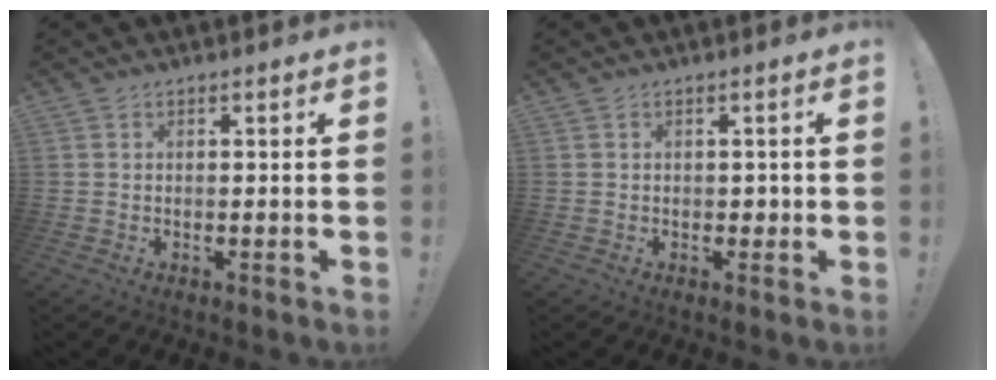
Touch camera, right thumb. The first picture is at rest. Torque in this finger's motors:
{"motor_torque": [0.12, 0.01, 0.16, -0.16, -0.01]}